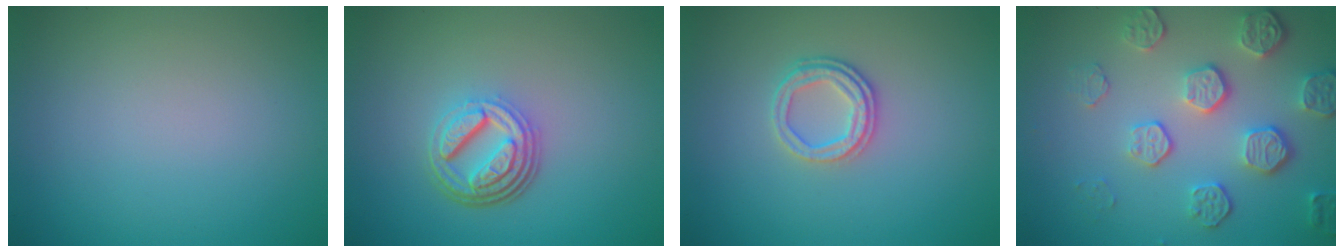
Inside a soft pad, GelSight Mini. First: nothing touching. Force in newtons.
{"total": 4.9, "press": 3.5, "slide": 3.4}
{"total": 2.6, "press": 2.3, "slide": 1.1}
{"total": 5.4, "press": 4.2, "slide": 3.3}